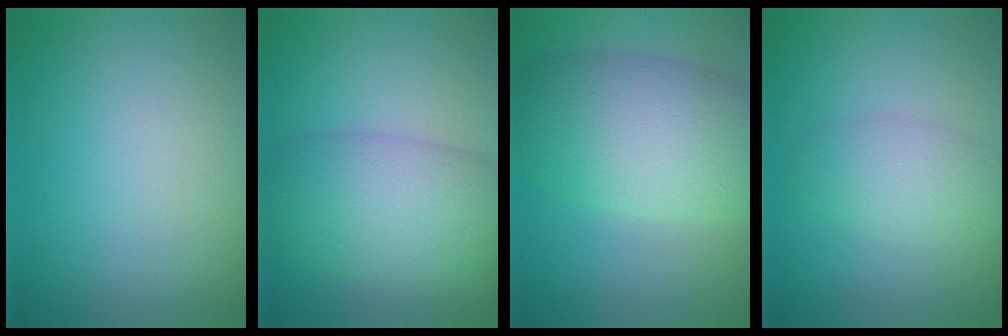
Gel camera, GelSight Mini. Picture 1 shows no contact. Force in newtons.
{"total": 7.9, "press": 7.9, "slide": 0.3}
{"total": 8.6, "press": 8.6, "slide": 0.4}
{"total": 3.0, "press": 3.0, "slide": 0.2}